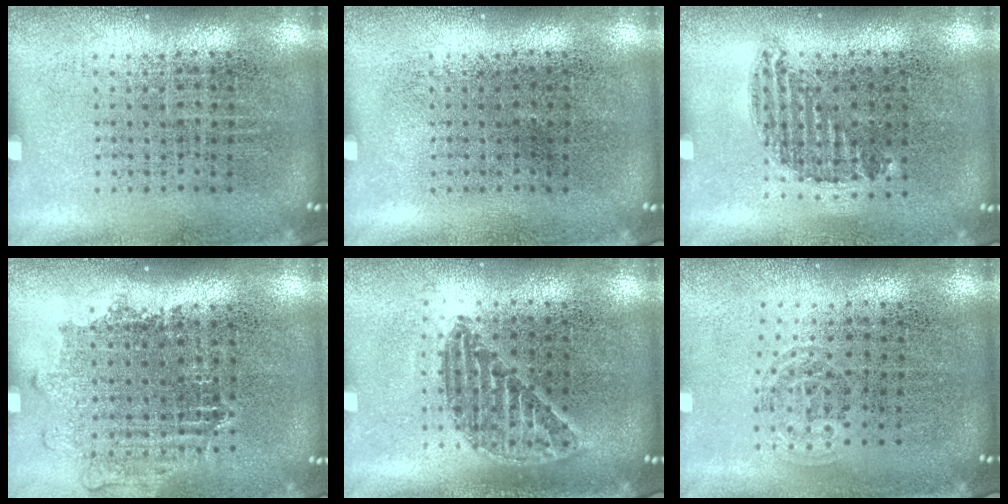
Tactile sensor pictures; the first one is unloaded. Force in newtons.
{"total": 0.0}
{"total": 0.8, "press": 0.7, "slide": 0.5}
{"total": 1.0, "press": 1.0, "slide": 0.4}
{"total": 1.2, "press": 1.1, "slide": 0.4}
{"total": 0.9, "press": 0.6, "slide": 0.6}